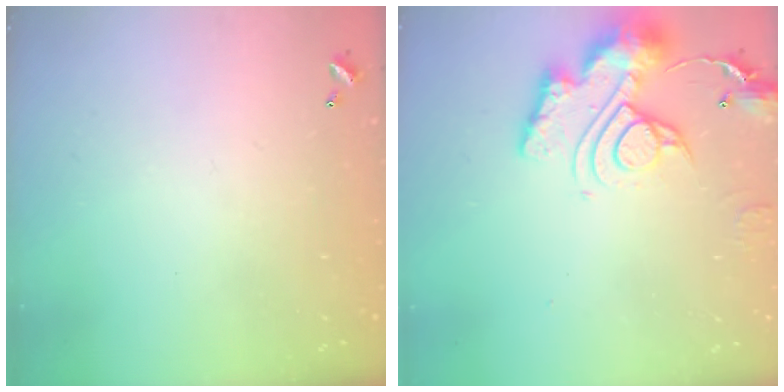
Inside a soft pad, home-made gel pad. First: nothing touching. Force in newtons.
{"total": 15.0, "press": 14.9, "slide": 1.6}